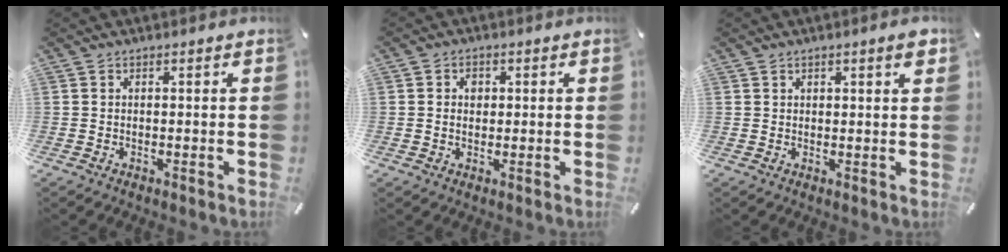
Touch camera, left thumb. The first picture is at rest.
{"total": 3.0, "force": [0.1, 2.5, 1.8], "torque": [-0.028, 0.004, -0.002]}
{"total": 2.1, "force": [1.4, 0.7, 1.4], "torque": [-0.019, 0.000, 0.023]}